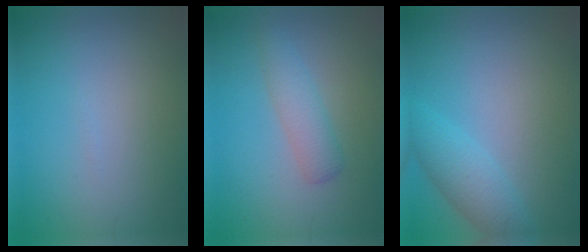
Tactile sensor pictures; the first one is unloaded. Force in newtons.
{"total": 2.6, "press": 2.6, "slide": 0.0}
{"total": 3.2, "press": 3.1, "slide": 0.2}